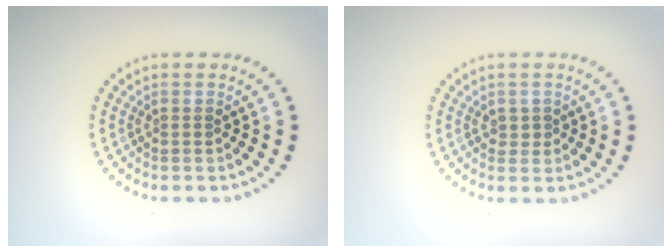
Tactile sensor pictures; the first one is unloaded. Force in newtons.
{"total": 0.6, "press": 0.6, "slide": 0.2}